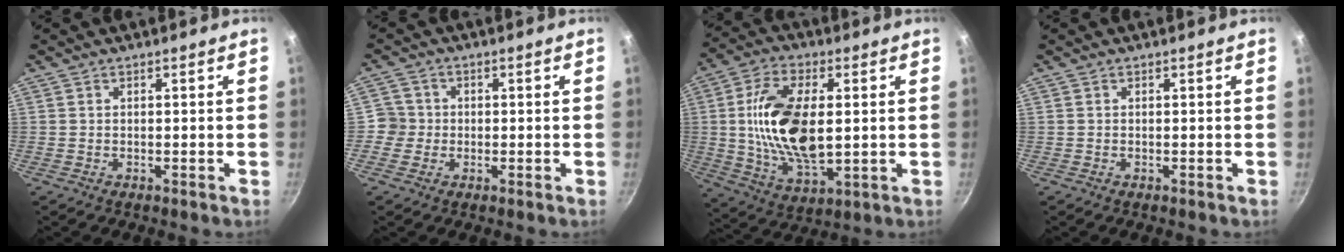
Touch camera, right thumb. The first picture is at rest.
{"total": 3.6, "force": [-0.5, 3.6, 0.2], "torque": [0.022, 0.010, -0.018]}
{"total": 17.8, "force": [1.4, 8.8, 15.4], "torque": [-0.288, -0.012, 0.031]}
{"total": 0.0}